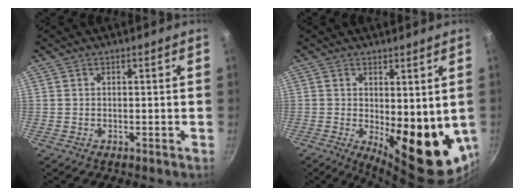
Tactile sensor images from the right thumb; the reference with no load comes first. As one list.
[{"total": 15.5, "force": [-1.2, 6.4, 14.1], "torque": [-0.155, -0.031, 0.000]}]